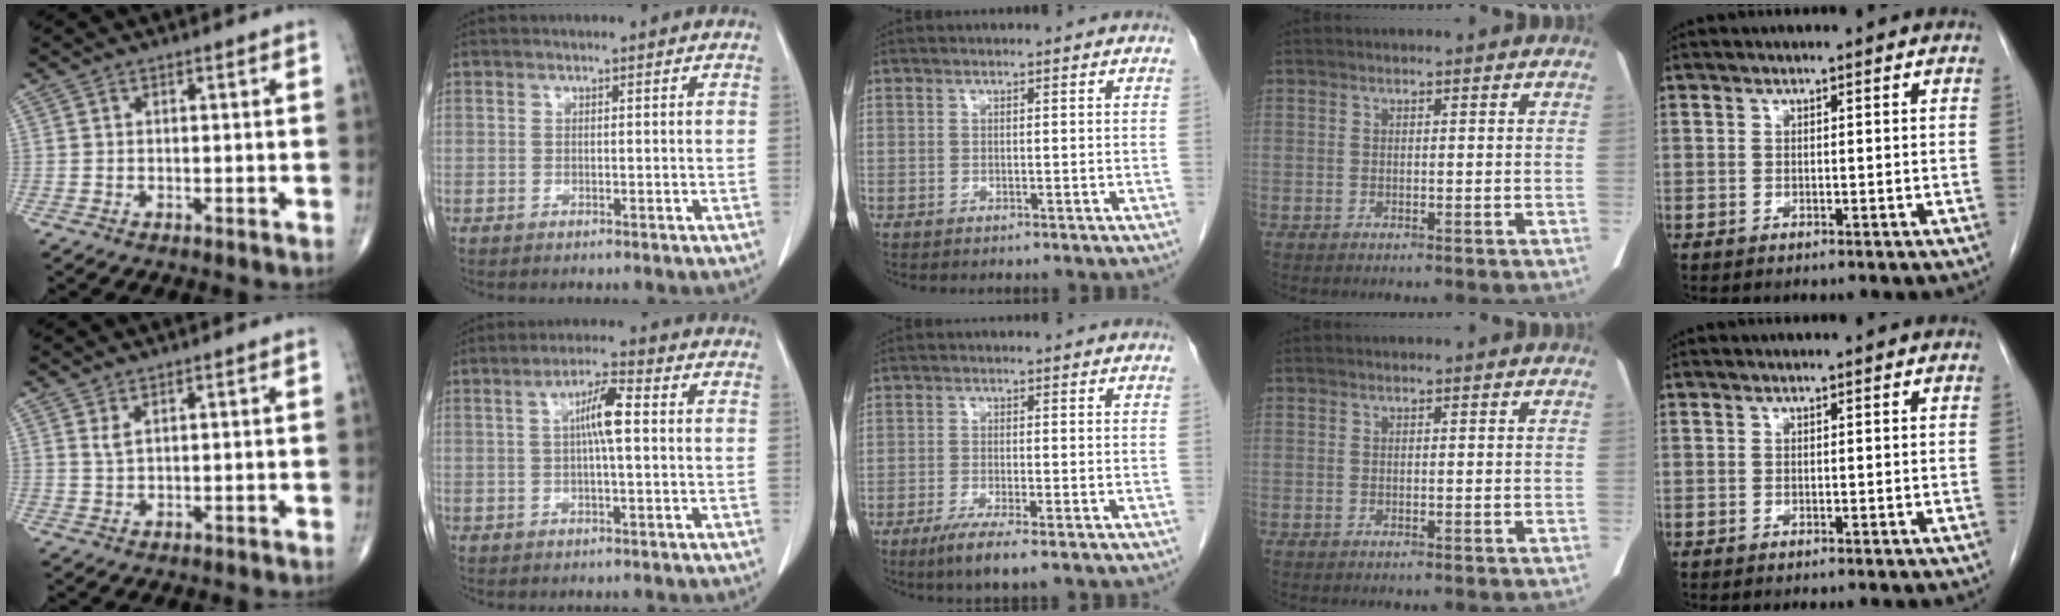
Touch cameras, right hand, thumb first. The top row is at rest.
{"thumb": {"total": 1.5, "force": [0.9, 0.3, 1.1], "torque": [-0.027, -0.003, 0.023]}, "index": {"total": 5.5, "force": [0.7, 0.7, 5.4], "torque": [-0.100, 0.011, 0.009]}, "middle": {"total": 4.8, "force": [-2.9, 0.2, 3.7], "torque": [-0.070, -0.015, -0.053]}}